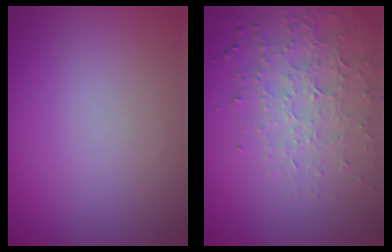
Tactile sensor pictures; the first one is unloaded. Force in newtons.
{"total": 4.6, "press": 3.3, "slide": 3.2}